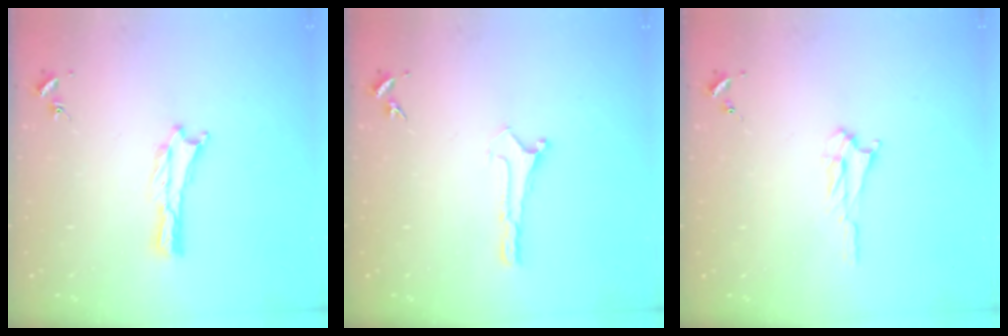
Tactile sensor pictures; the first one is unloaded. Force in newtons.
{"total": 0.0}
{"total": 2.5, "press": 2.5, "slide": 0.3}